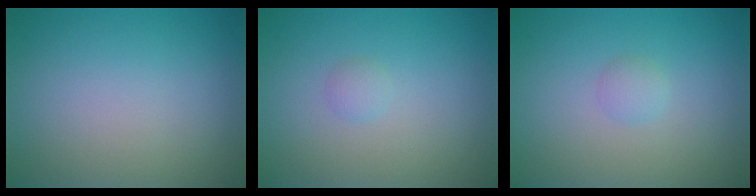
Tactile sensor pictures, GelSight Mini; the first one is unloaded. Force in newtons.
{"total": 0.8, "press": 0.8, "slide": 0.1}
{"total": 1.0, "press": 1.0, "slide": 0.0}